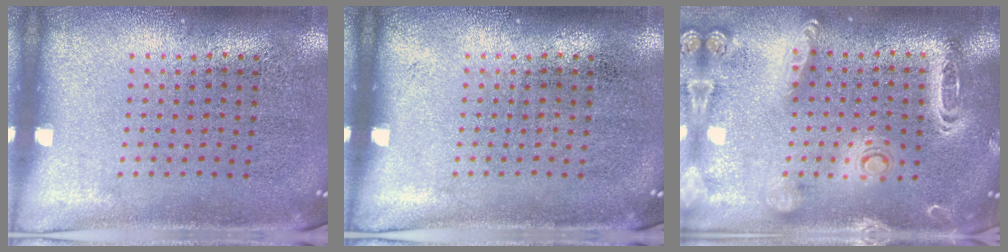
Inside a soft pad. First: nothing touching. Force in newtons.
{"total": 0.0}
{"total": 2.5, "press": 2.3, "slide": 1.1}